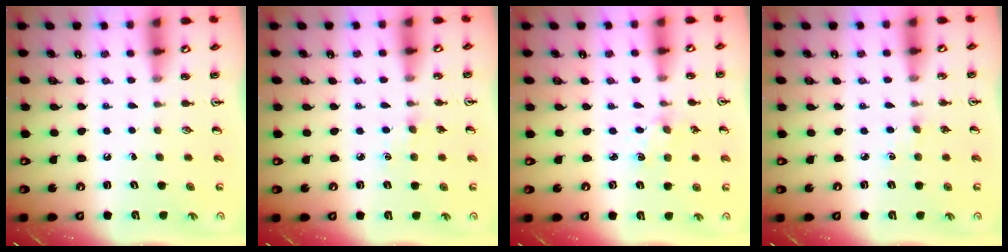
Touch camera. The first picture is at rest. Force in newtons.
{"total": 2.2, "press": 2.2, "slide": 0.3}
{"total": 1.2, "press": 1.2, "slide": 0.2}
{"total": 2.0, "press": 2.0, "slide": 0.3}